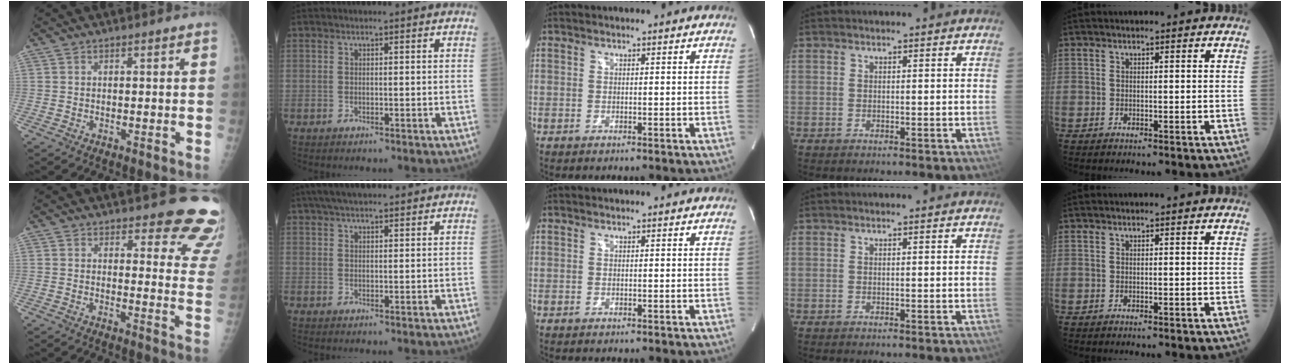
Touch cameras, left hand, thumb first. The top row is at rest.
{"thumb": {"total": 12.6, "force": [11.4, 3.5, 3.8], "torque": [0.009, -0.099, 0.101]}, "index": {"total": 8.9, "force": [7.5, 1.7, 4.5], "torque": [-0.066, 0.037, 0.114]}}